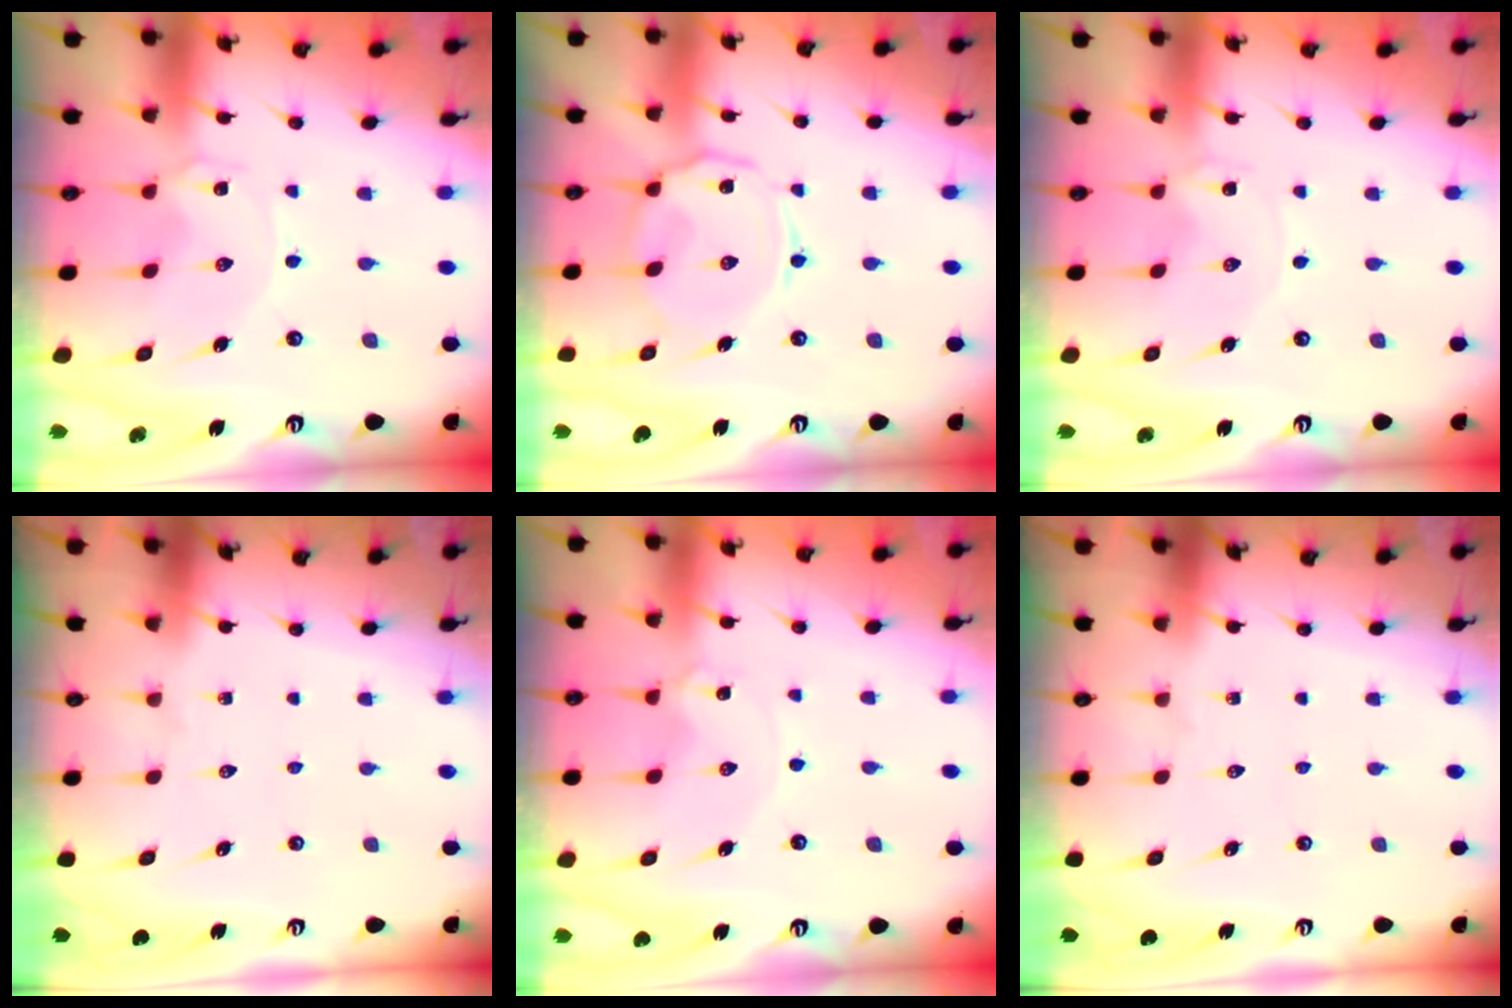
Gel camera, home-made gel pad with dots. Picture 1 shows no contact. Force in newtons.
{"total": 8.1, "press": 8.1, "slide": 0.8}
{"total": 0.0}
{"total": 0.0}
{"total": 0.5, "press": 0.5, "slide": 0.1}
{"total": 0.0}